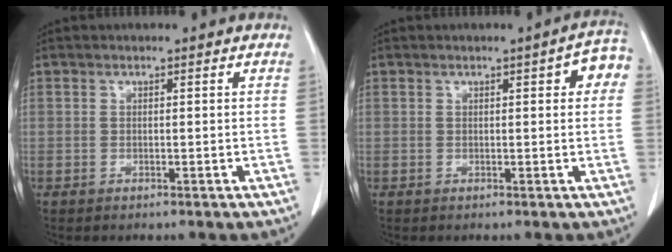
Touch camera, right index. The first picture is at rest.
{"total": 4.3, "force": [1.3, 1.2, 3.9], "torque": [-0.038, 0.012, 0.007]}